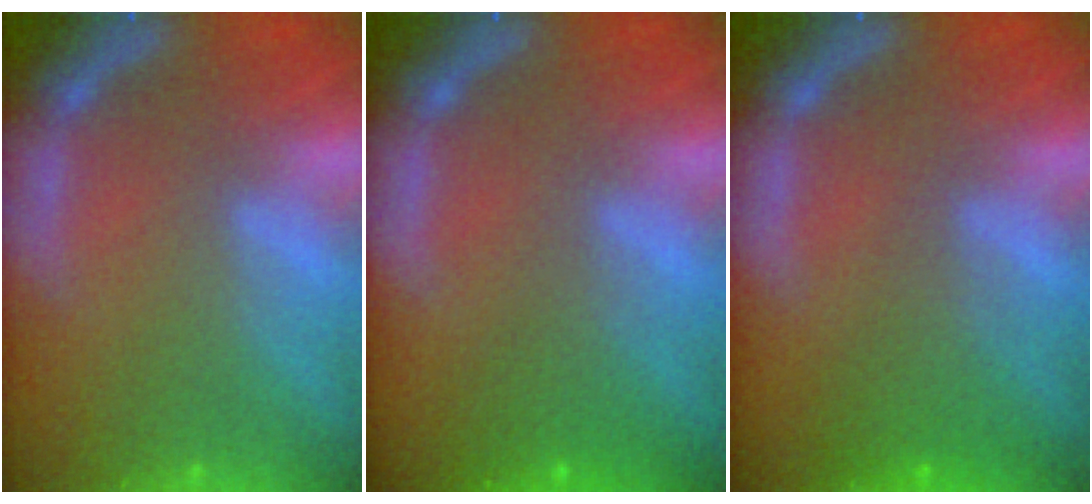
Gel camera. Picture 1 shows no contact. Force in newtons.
{"total": 1.9}
{"total": 2.4}